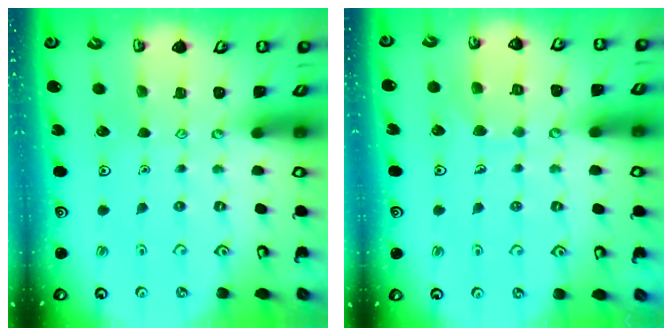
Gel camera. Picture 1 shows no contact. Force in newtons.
{"total": 6.6, "press": 6.6, "slide": 0.5}